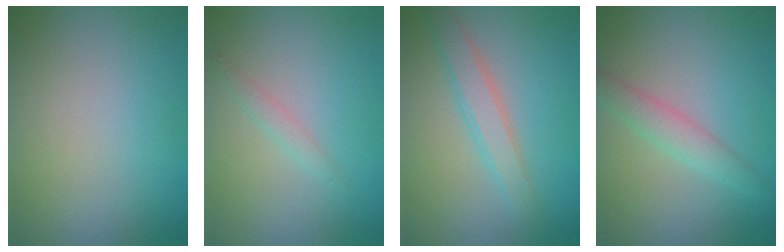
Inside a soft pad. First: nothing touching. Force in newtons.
{"total": 1.0, "press": 1.0, "slide": 0.0}
{"total": 2.7, "press": 2.7, "slide": 0.1}
{"total": 2.9, "press": 2.9, "slide": 0.1}